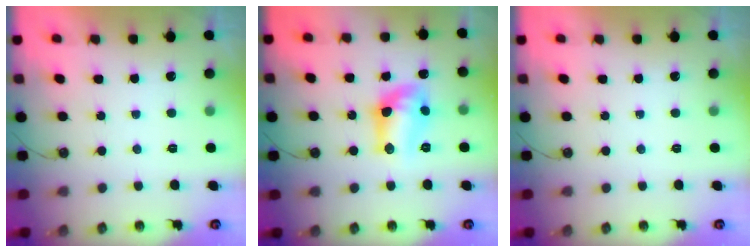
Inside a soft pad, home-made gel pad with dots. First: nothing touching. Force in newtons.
{"total": 11.5, "press": 11.4, "slide": 0.8}
{"total": 0.0}